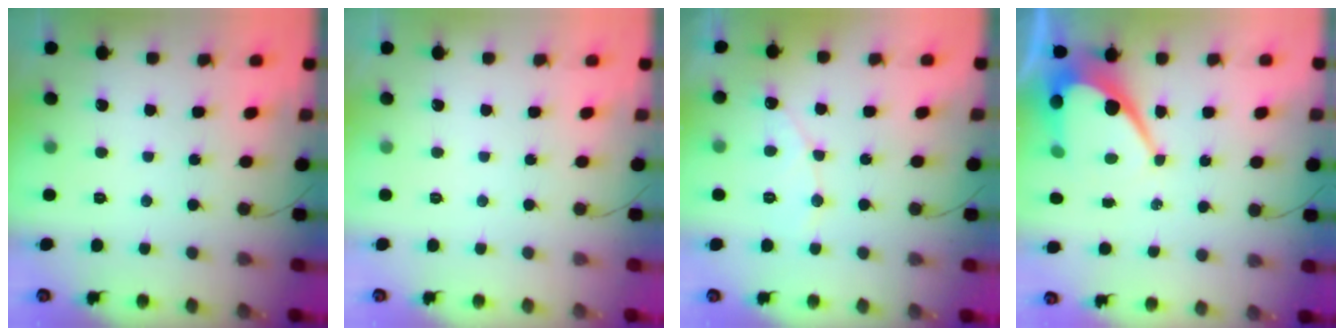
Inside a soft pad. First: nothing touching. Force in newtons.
{"total": 0.0}
{"total": 7.0, "press": 6.9, "slide": 0.4}
{"total": 11.5, "press": 11.4, "slide": 0.9}